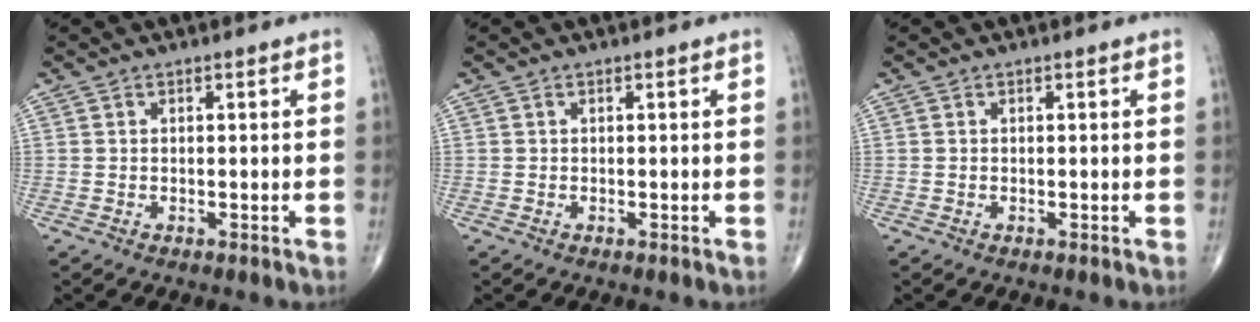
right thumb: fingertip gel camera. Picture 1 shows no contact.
{"total": 0.0}
{"total": 0.0}